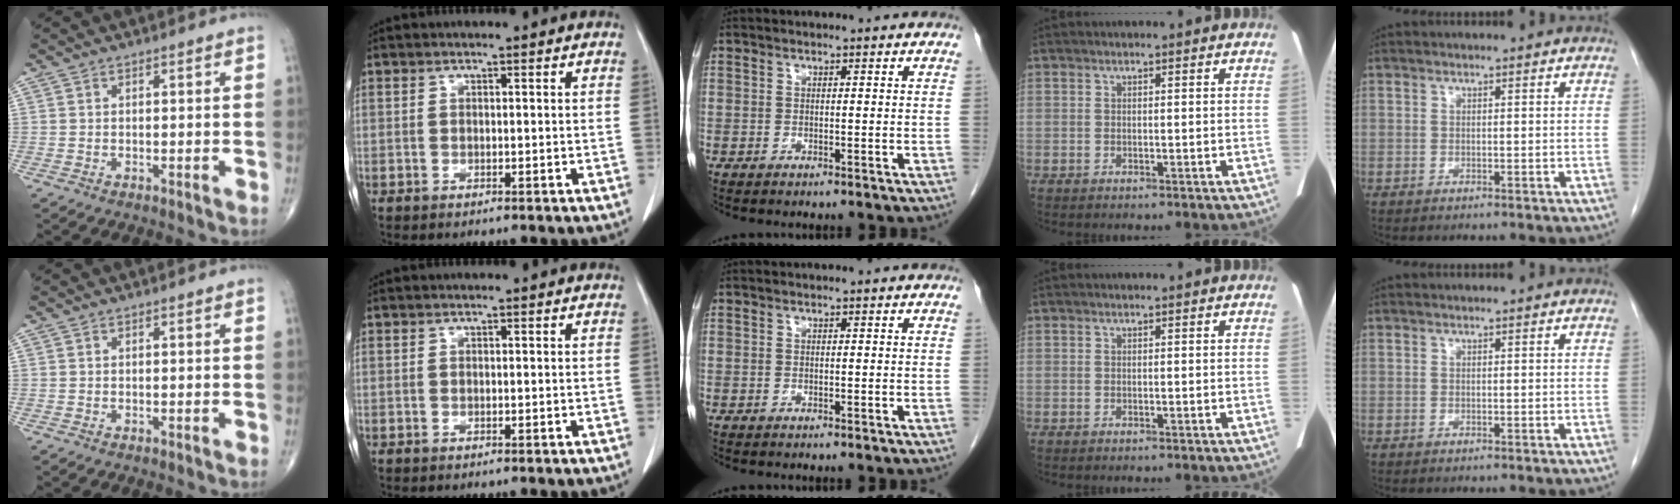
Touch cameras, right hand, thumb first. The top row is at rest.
{}